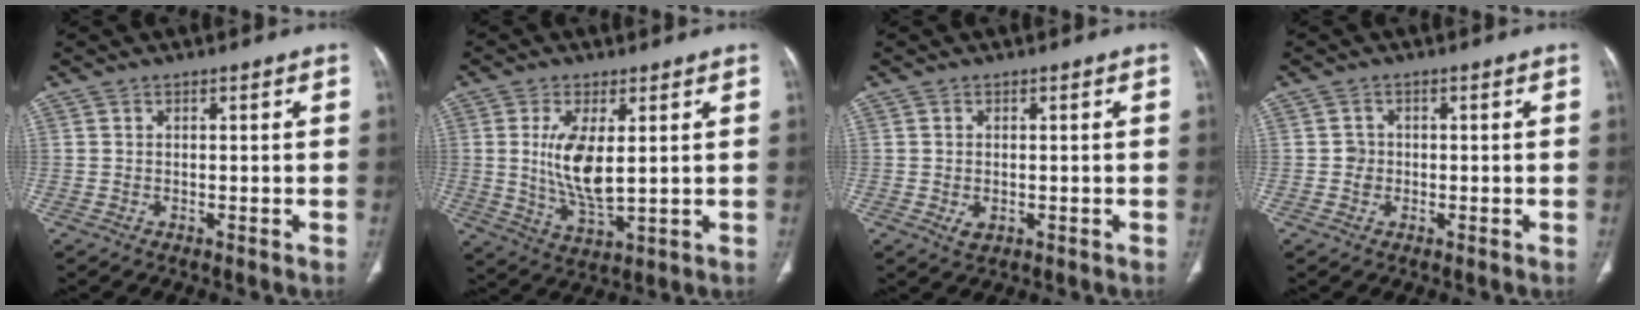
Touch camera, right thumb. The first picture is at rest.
{"total": 10.2, "force": [1.5, 4.1, 9.2], "torque": [-0.184, -0.025, 0.038]}
{"total": 2.2, "force": [-0.5, 1.5, 1.6], "torque": [-0.030, -0.002, -0.003]}
{"total": 1.8, "force": [-0.3, 1.7, 0.6], "torque": [0.001, 0.007, -0.005]}